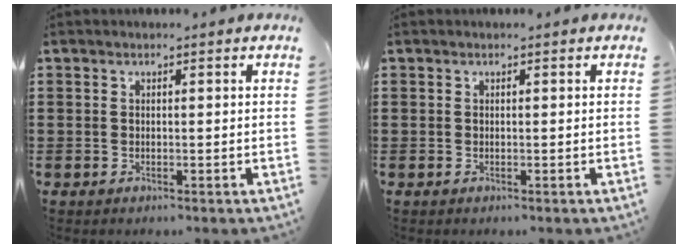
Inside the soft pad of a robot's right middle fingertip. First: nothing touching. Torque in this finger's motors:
{"motor_torque": [0.00, 0.00, -0.01, 0.00]}